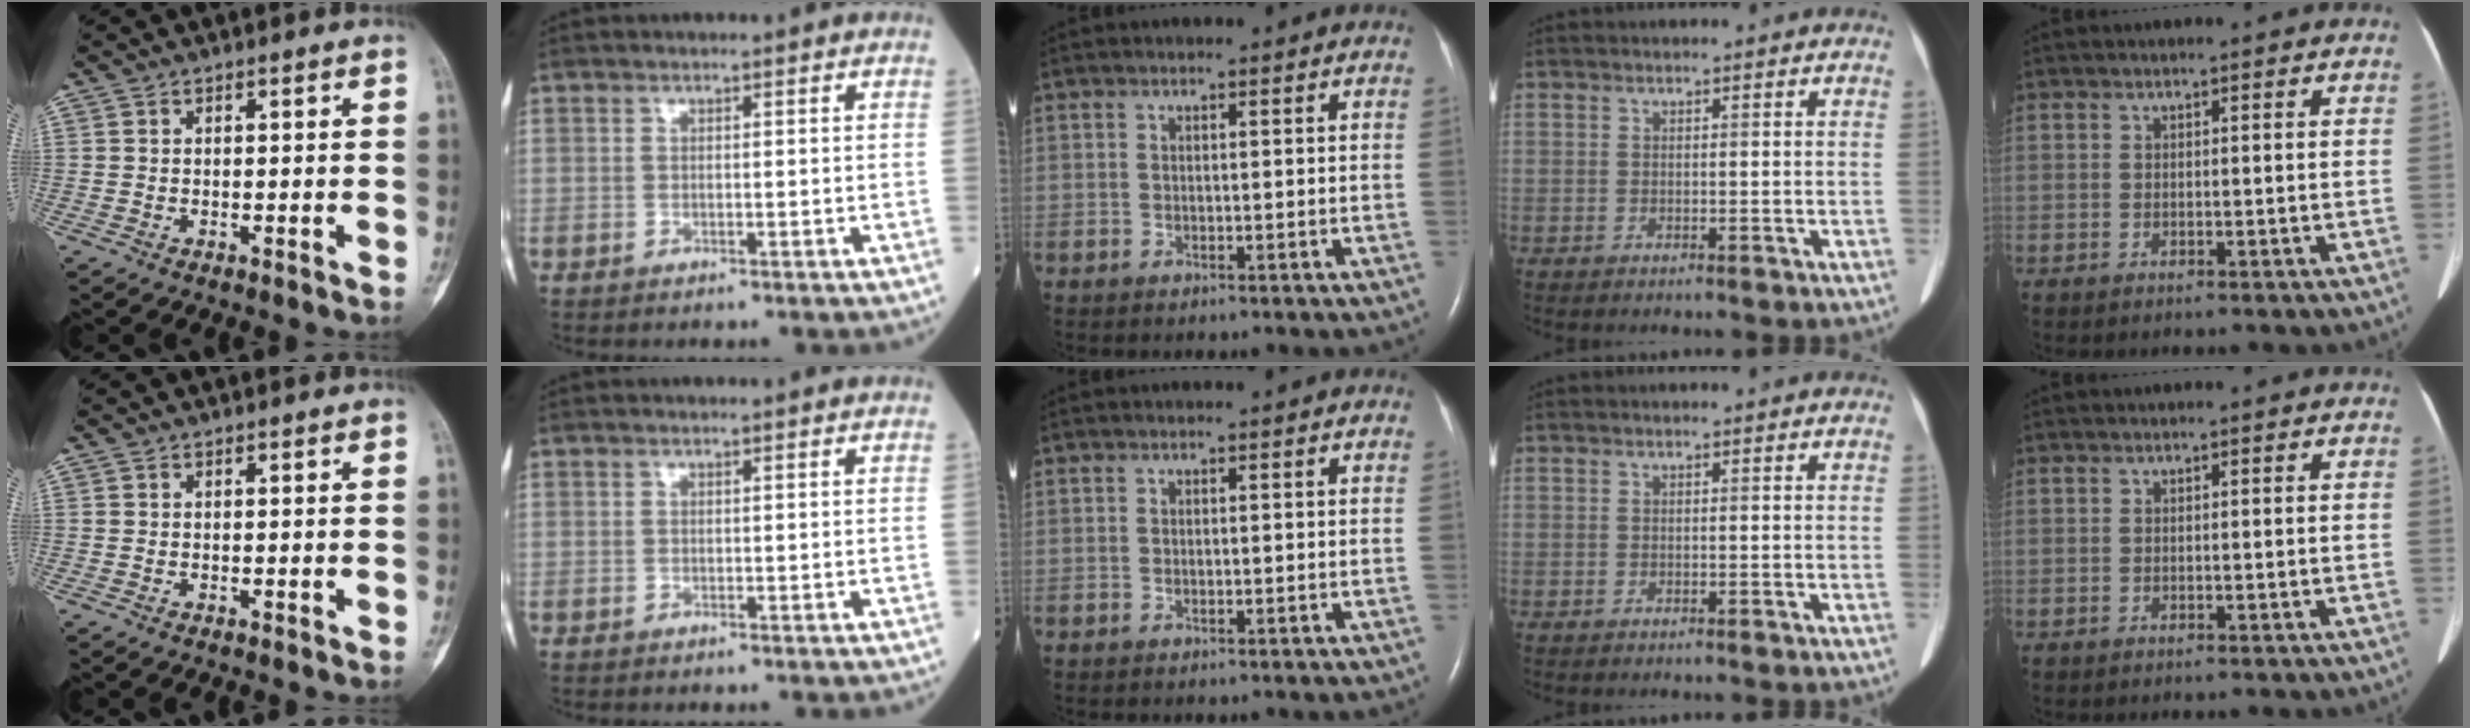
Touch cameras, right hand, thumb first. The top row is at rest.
{}